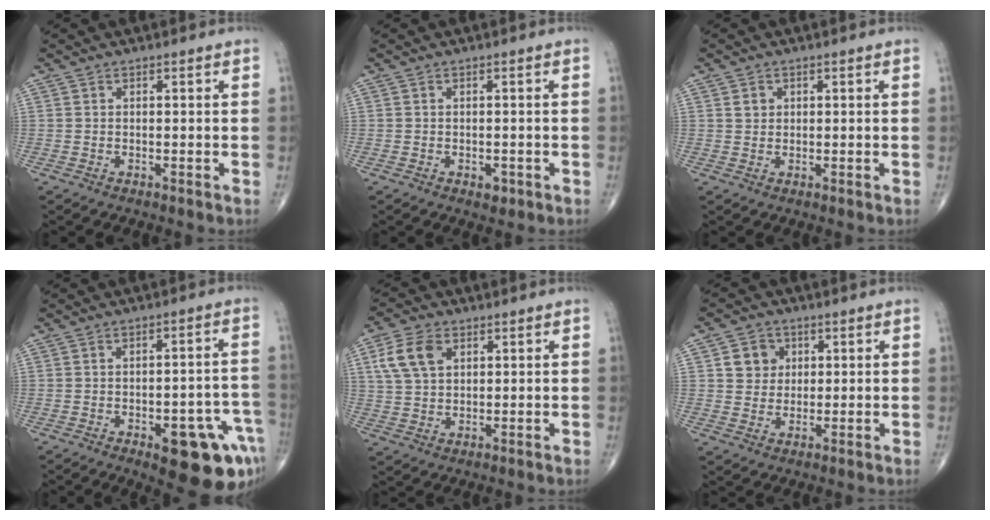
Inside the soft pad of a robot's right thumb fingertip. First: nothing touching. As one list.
[{"total": 1.7, "force": [-0.7, 1.1, 1.0], "torque": [-0.010, 0.000, -0.006]}, {"total": 1.7, "force": [0.6, 1.4, 0.6], "torque": [-0.003, -0.002, 0.010]}, {"total": 15.3, "force": [-7.0, 6.1, 12.1], "torque": [-0.088, 0.040, -0.072]}, {"total": 7.9, "force": [2.9, 5.1, 5.3], "torque": [-0.100, -0.001, 0.058]}, {"total": 5.5, "force": [1.6, 4.9, 1.8], "torque": [-0.003, -0.002, 0.024]}]